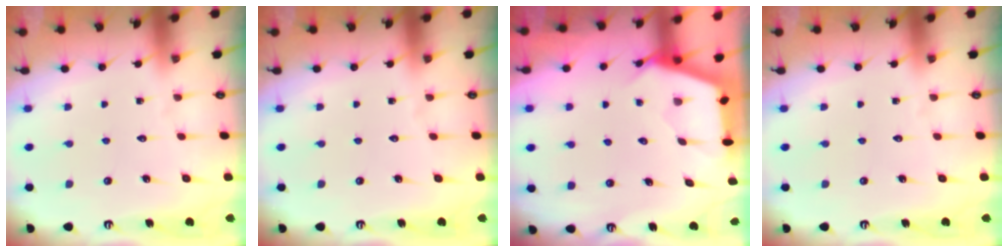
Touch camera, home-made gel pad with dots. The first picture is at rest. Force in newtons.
{"total": 0.0}
{"total": 2.5, "press": 2.5, "slide": 0.4}
{"total": 0.0}